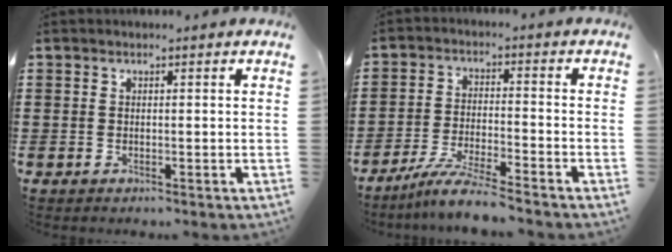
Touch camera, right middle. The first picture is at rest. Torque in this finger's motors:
{"motor_torque": [1.19, -0.94, 0.22, 0.13]}